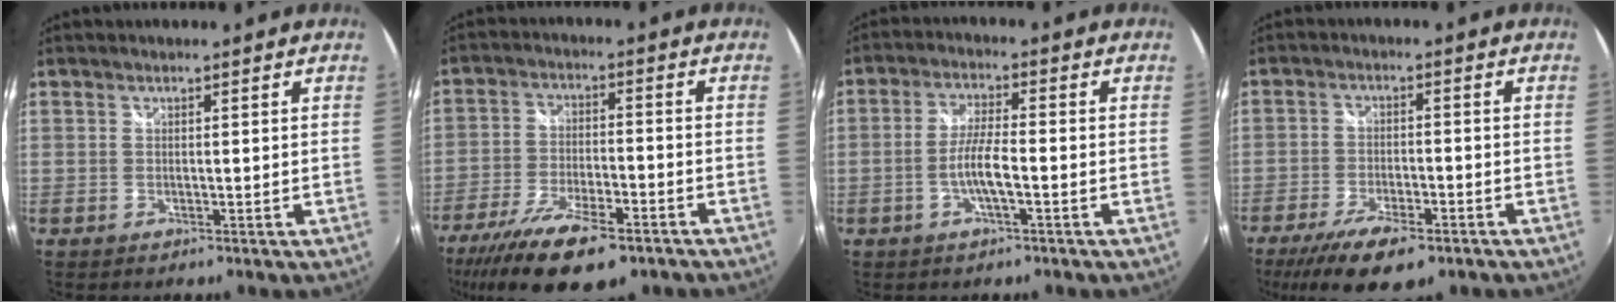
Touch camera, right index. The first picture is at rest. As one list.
[{"total": 17.4, "force": [-12.1, 5.4, 11.4], "torque": [-0.232, -0.048, -0.202]}, {"total": 5.7, "force": [-1.9, 0.7, 5.3], "torque": [-0.106, 0.001, -0.037]}, {"total": 12.8, "force": [-8.6, 4.1, 8.6], "torque": [-0.185, -0.038, -0.146]}]